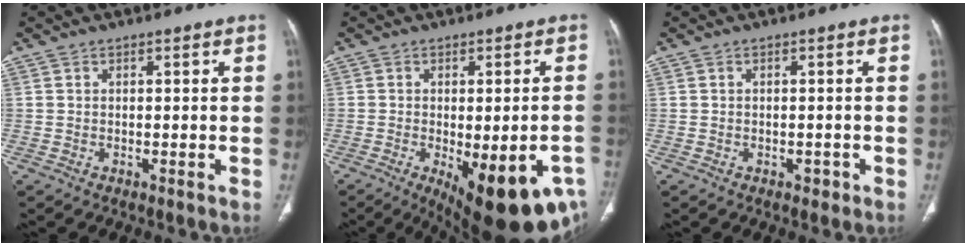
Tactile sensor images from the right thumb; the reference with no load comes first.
{"total": 18.5, "force": [-7.8, 6.6, 15.4], "torque": [-0.150, 0.002, -0.090]}
{"total": 1.2, "force": [-0.6, 0.9, 0.6], "torque": [-0.006, 0.002, -0.007]}